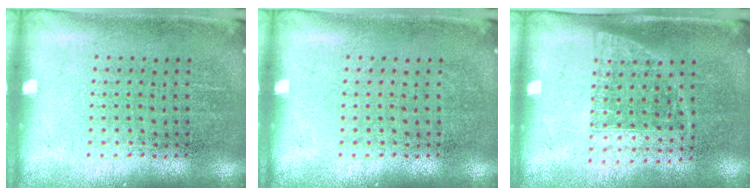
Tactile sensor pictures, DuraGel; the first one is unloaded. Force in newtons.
{"total": 0.0}
{"total": 1.1, "press": 0.9, "slide": 0.6}